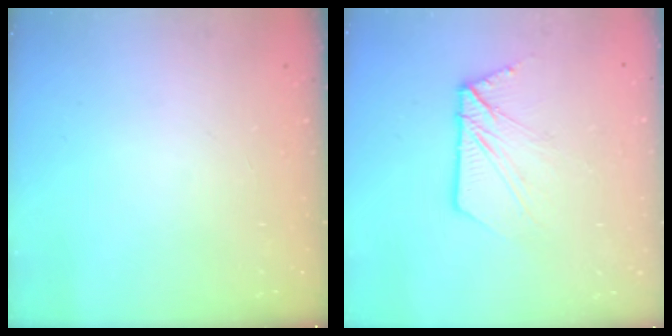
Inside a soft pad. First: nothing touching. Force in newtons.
{"total": 11.5, "press": 11.5, "slide": 1.3}